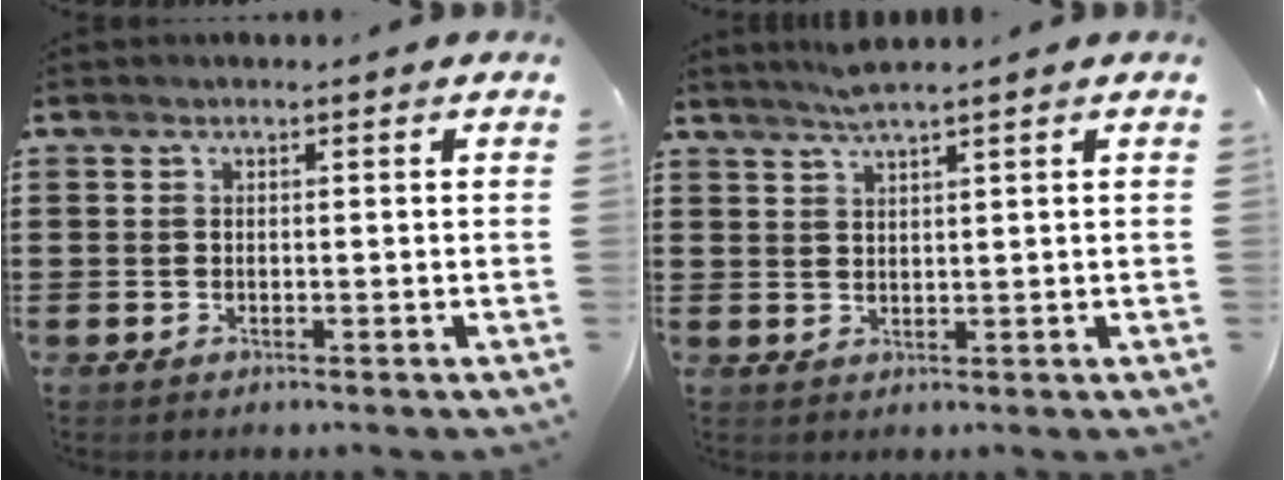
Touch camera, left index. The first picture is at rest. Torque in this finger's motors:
{"motor_torque": [0.61, -0.58, 0.18, 0.07]}